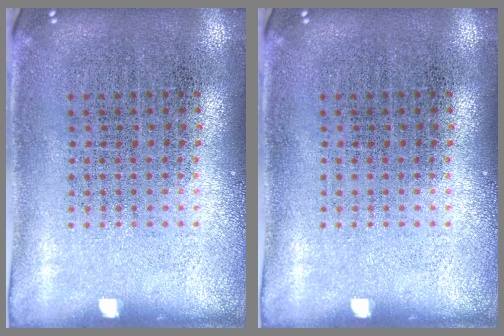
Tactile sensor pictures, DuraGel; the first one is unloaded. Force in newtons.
{"total": 0.0}